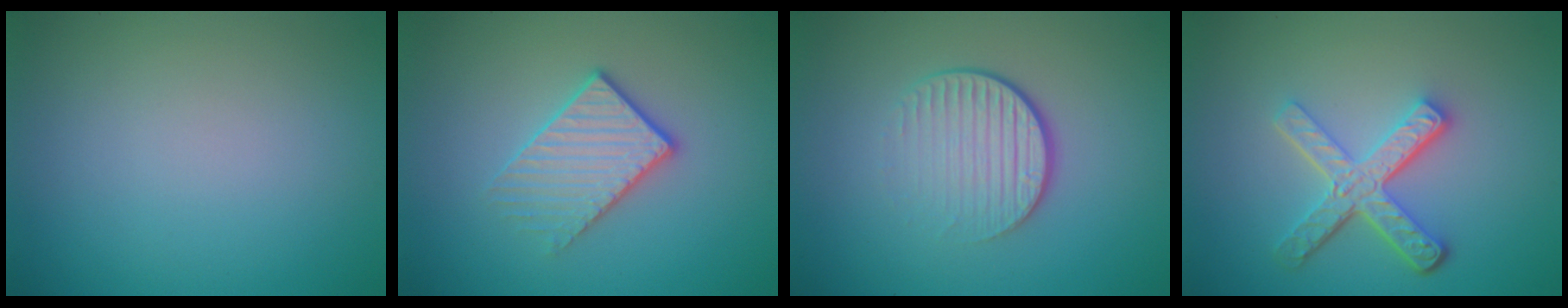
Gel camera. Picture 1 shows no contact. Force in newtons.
{"total": 2.9, "press": 2.6, "slide": 1.2}
{"total": 4.3, "press": 2.6, "slide": 3.4}
{"total": 4.9, "press": 3.6, "slide": 3.3}